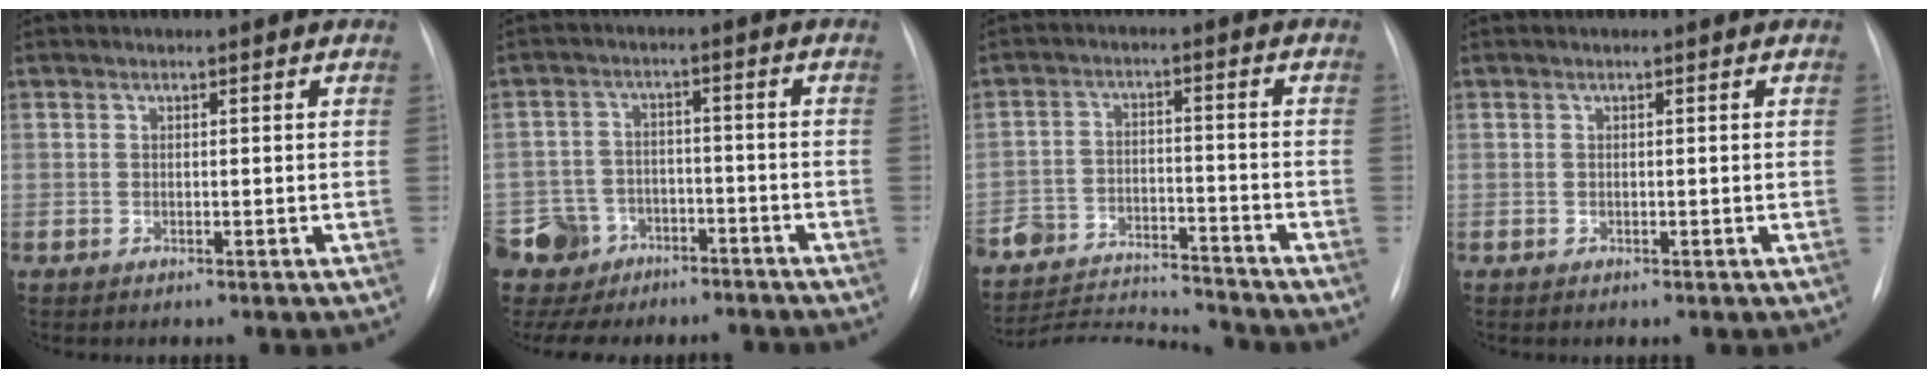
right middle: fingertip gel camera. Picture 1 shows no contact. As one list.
[{"total": 10.6, "force": [-7.6, 7.2, 1.5], "torque": [-0.044, 0.017, -0.115]}, {"total": 14.6, "force": [-14.4, -0.2, 2.1], "torque": [-0.036, 0.002, -0.232]}, {"total": 0.0}]